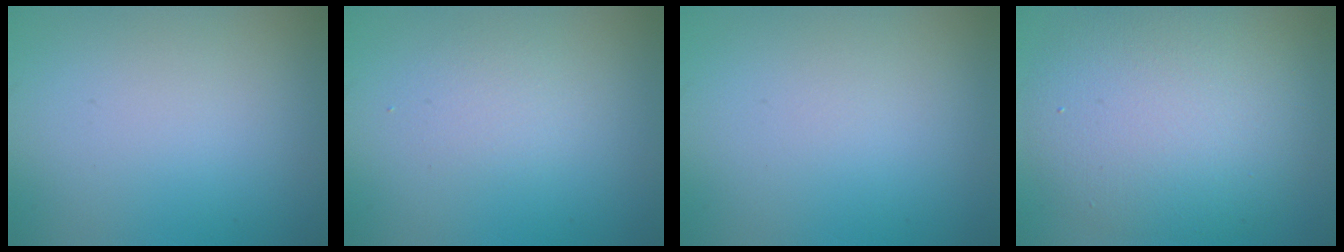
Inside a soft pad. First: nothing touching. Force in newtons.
{"total": 1.5, "press": 1.4, "slide": 0.1}
{"total": 0.0}
{"total": 9.5, "press": 9.5, "slide": 0.5}